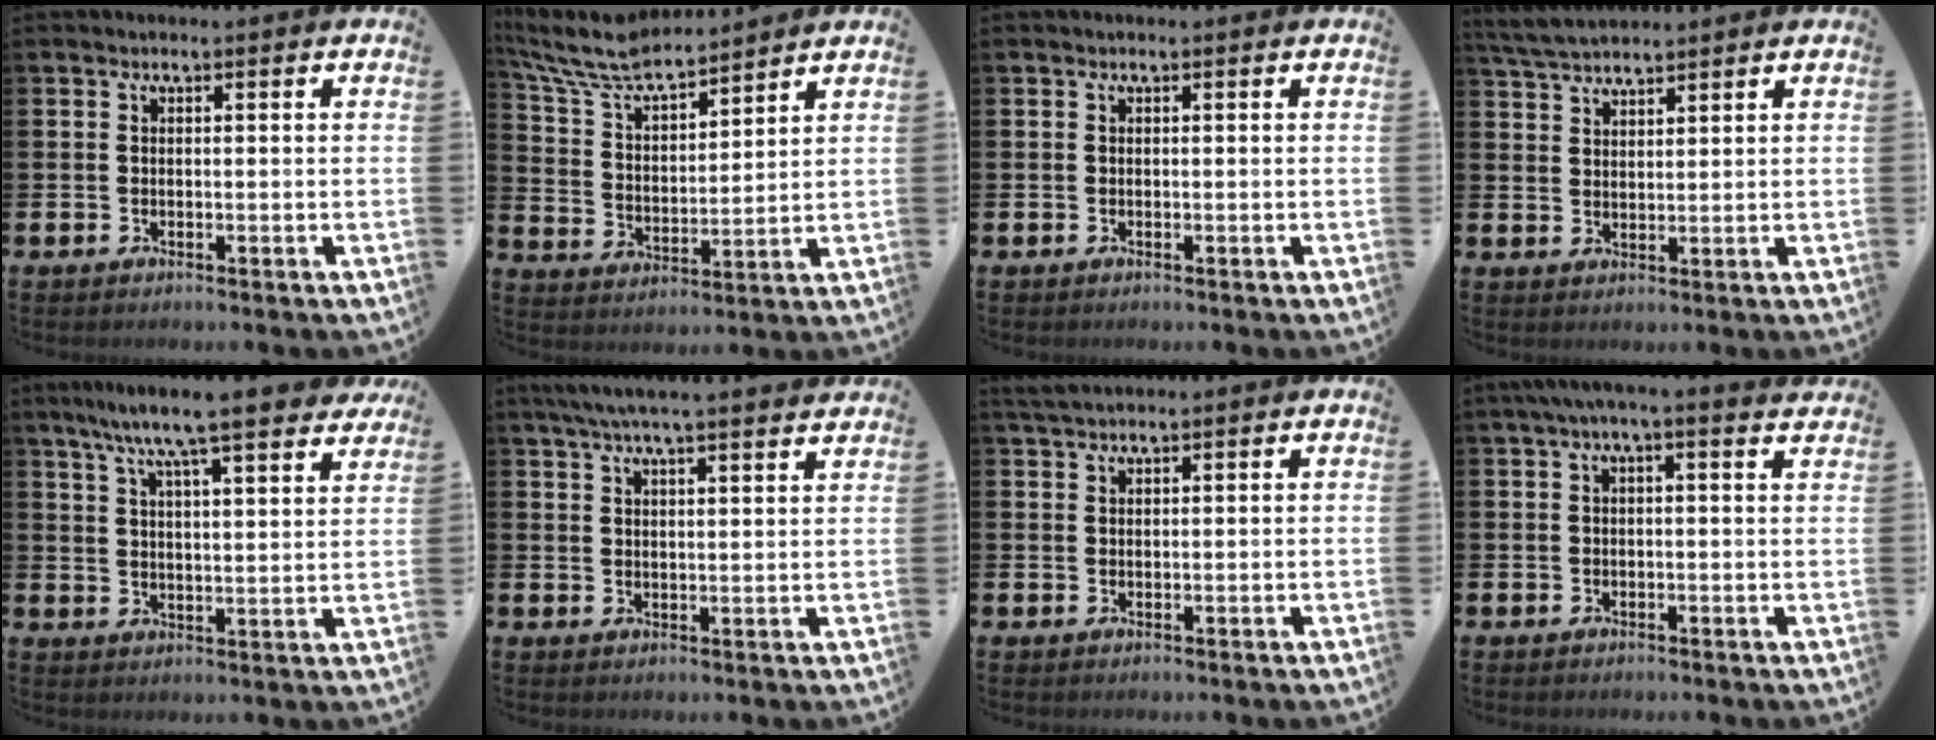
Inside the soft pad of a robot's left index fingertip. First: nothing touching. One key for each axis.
{"total": 8.0, "fx": 7.4, "fy": 1.5, "fz": 2.7, "tx": -0.084, "ty": -0.046, "tz": 0.129}
{"total": 0.0}
{"total": 4.0, "fx": 3.9, "fy": 0.5, "fz": 0.7, "tx": -0.025, "ty": -0.013, "tz": 0.071}
{"total": 8.9, "fx": 8.1, "fy": 0.8, "fz": 3.6, "tx": -0.088, "ty": -0.044, "tz": 0.141}
{"total": 5.7, "fx": 5.3, "fy": 0.1, "fz": 2.1, "tx": -0.055, "ty": -0.014, "tz": 0.097}
{"total": 2.1, "fx": 1.9, "fy": 0.3, "fz": 0.7, "tx": -0.011, "ty": -0.002, "tz": 0.035}
{"total": 2.0, "fx": 1.4, "fy": 0.0, "fz": 1.4, "tx": -0.029, "ty": 0.000, "tz": 0.025}